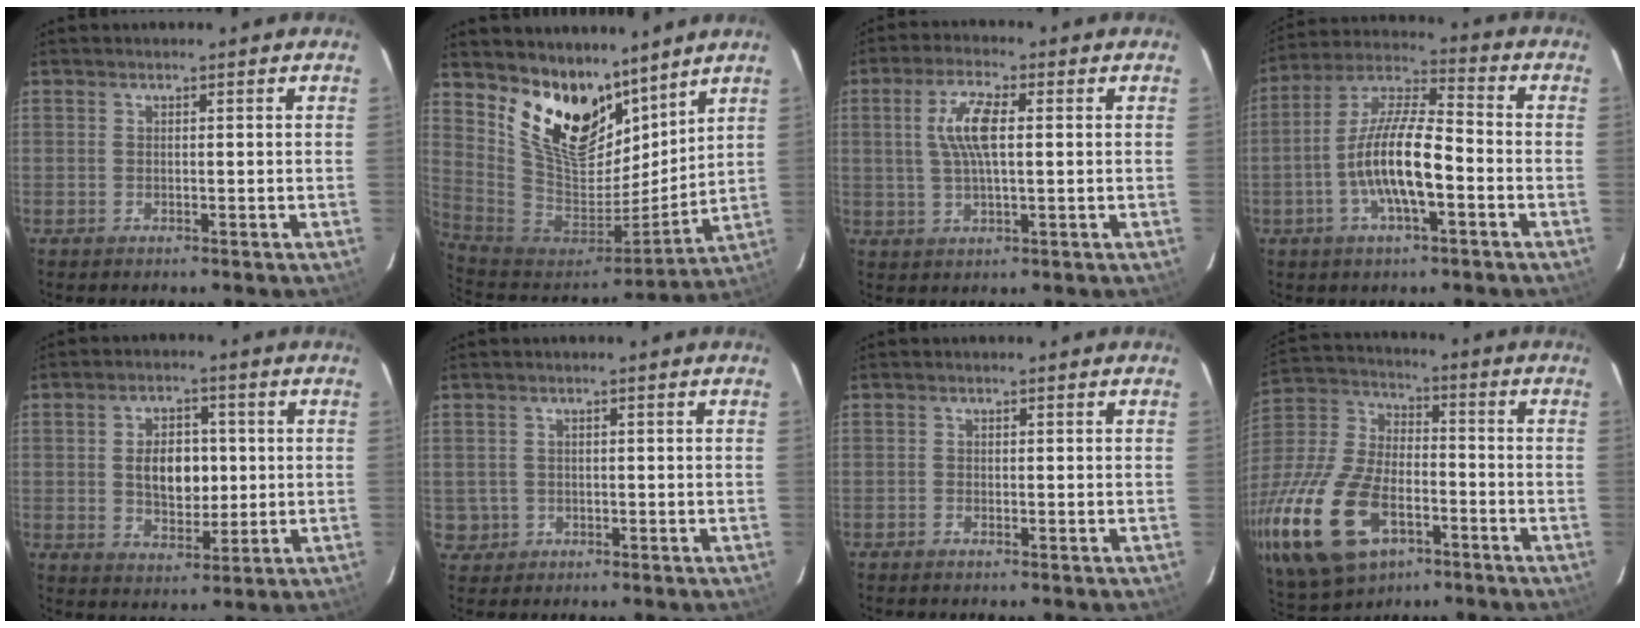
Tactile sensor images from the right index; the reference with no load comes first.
{"total": 17.5, "force": [11.8, 9.2, 9.1], "torque": [-0.191, -0.007, 0.229]}
{"total": 7.4, "force": [1.3, 2.2, 7.0], "torque": [-0.139, 0.009, 0.026]}
{"total": 12.9, "force": [-3.9, 3.4, 11.8], "torque": [-0.237, 0.002, -0.077]}
{"total": 8.3, "force": [0.5, 5.3, 6.3], "torque": [-0.111, 0.010, 0.016]}
{"total": 3.4, "force": [-0.3, 3.4, 0.3], "torque": [-0.002, 0.013, 0.005]}
{"total": 0.6, "force": [-0.5, 0.2, 0.1], "torque": [-0.004, 0.001, -0.013]}
{"total": 28.0, "force": [-12.4, 16.1, 19.3], "torque": [-0.453, -0.029, -0.216]}